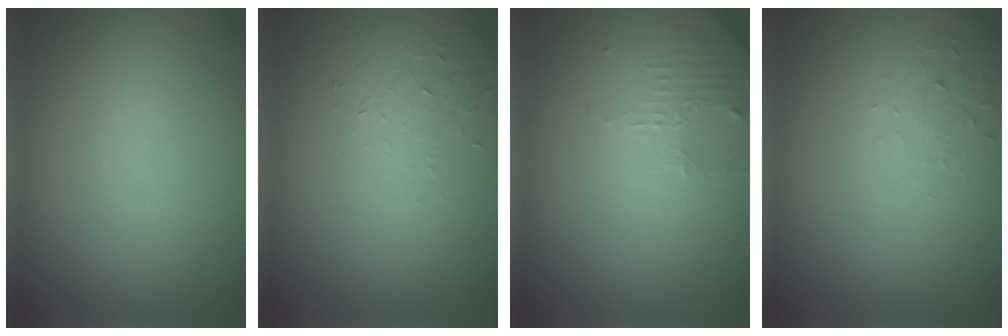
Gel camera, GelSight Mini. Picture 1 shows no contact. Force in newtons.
{"total": 1.3, "press": 0.6, "slide": 1.2}
{"total": 2.2, "press": 2.1, "slide": 0.6}
{"total": 1.6, "press": 1.6, "slide": 0.4}